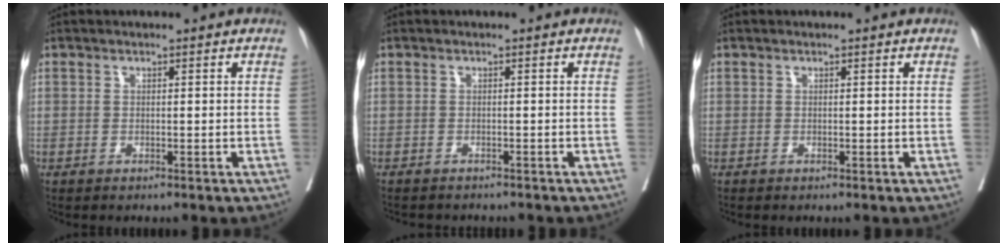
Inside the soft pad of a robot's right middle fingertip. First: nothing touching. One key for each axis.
{"total": 4.7, "fx": -4.3, "fy": 1.3, "fz": 1.3, "tx": -0.015, "ty": -0.001, "tz": -0.055}
{"total": 0.0}